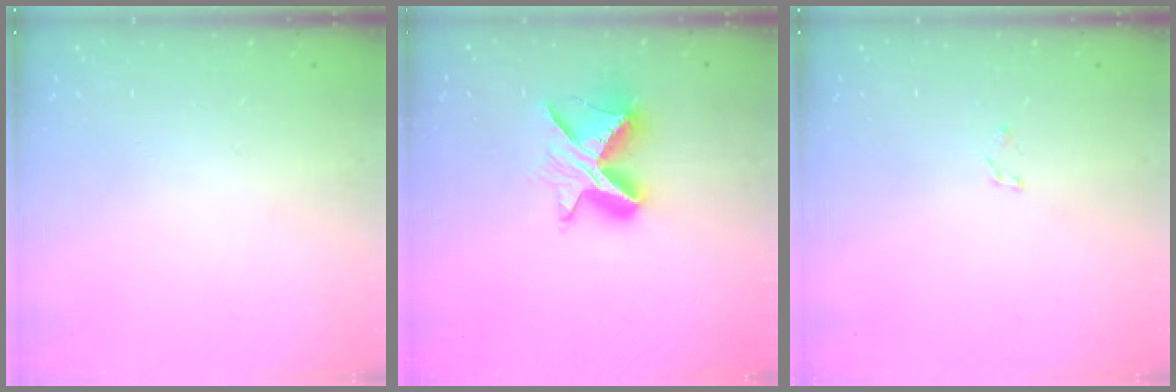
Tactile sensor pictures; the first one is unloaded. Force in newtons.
{"total": 10.3, "press": 10.3, "slide": 0.6}
{"total": 1.5, "press": 1.5, "slide": 0.2}